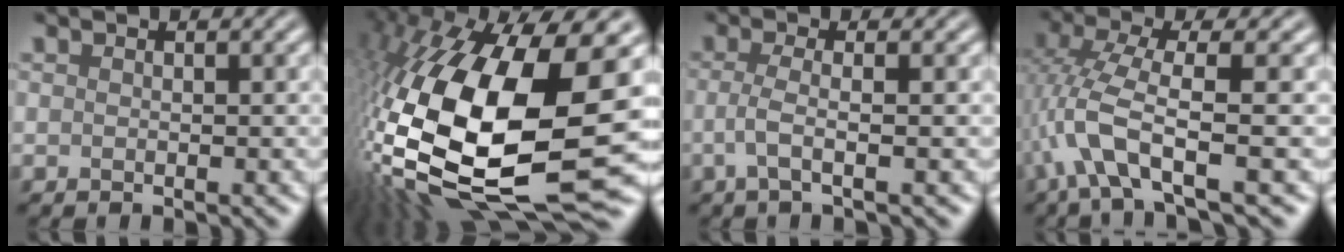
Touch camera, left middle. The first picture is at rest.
{"total": 20.0, "force": [-0.8, 8.0, 18.3], "torque": [-0.384, -0.041, -0.003]}
{"total": 2.1, "force": [-0.6, 0.1, 2.0], "torque": [-0.047, 0.005, -0.016]}
{"total": 5.3, "force": [-1.2, 1.1, 5.1], "torque": [-0.114, 0.008, -0.029]}